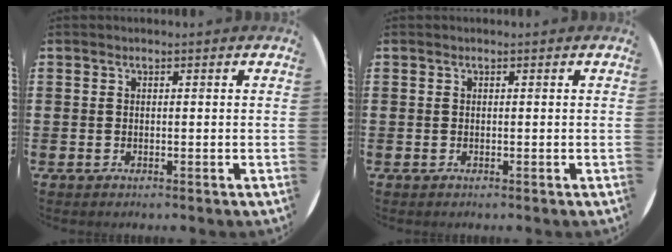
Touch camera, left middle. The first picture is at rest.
{"total": 0.0}